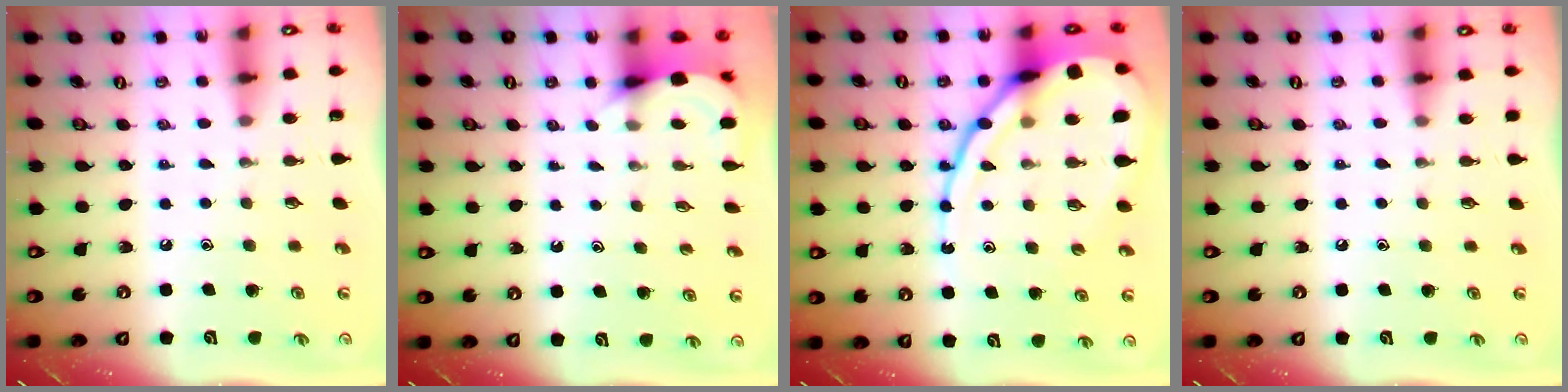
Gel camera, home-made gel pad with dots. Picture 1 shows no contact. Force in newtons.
{"total": 5.1, "press": 5.1, "slide": 0.3}
{"total": 16.9, "press": 16.8, "slide": 1.5}
{"total": 3.2, "press": 3.1, "slide": 0.5}